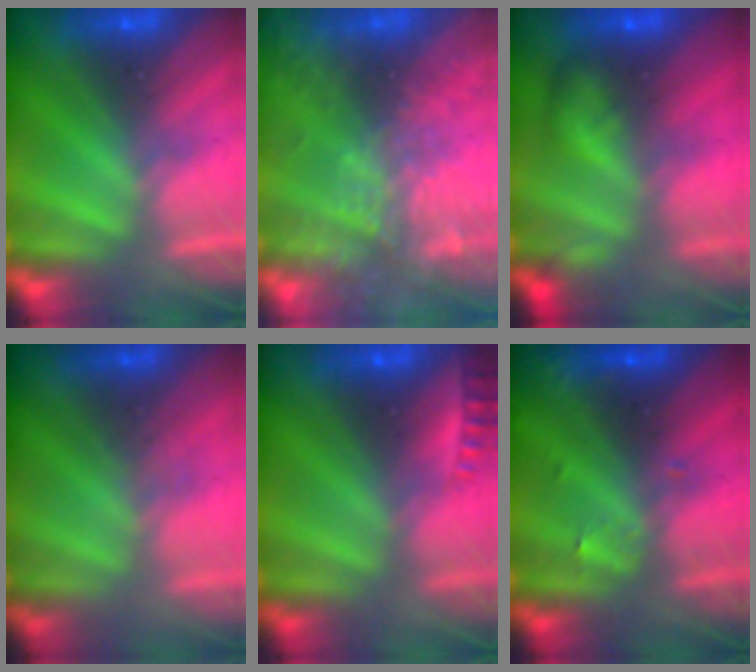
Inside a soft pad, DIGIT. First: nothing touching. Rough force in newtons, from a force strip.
{"total": 6.0}
{"total": 5.7}
{"total": 1.7}
{"total": 2.1}
{"total": 2.9}